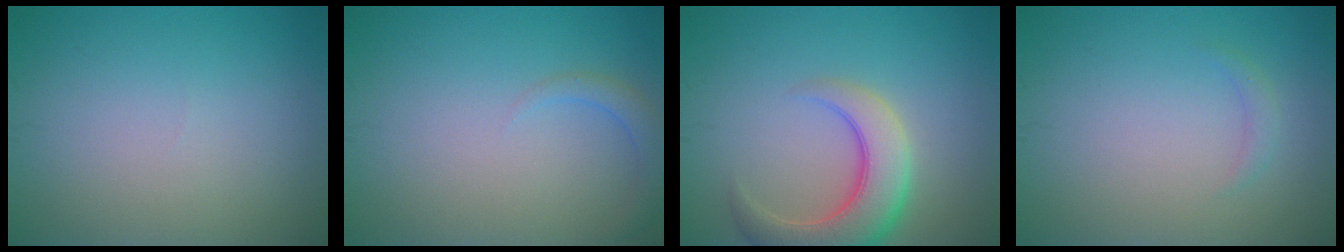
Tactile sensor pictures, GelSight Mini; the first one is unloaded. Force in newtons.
{"total": 1.6, "press": 1.6, "slide": 0.2}
{"total": 6.3, "press": 6.3, "slide": 0.6}
{"total": 0.9, "press": 0.9, "slide": 0.0}